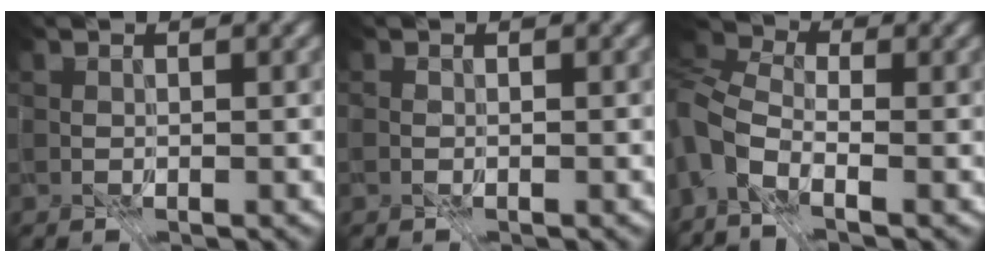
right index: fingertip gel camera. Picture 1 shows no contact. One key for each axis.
{"total": 0.7, "fx": 0.1, "fy": 0.6, "fz": 0.4, "tx": 0.004, "ty": 0.004, "tz": -0.011}
{"total": 5.0, "fx": -4.3, "fy": 0.0, "fz": 2.5, "tx": -0.066, "ty": -0.023, "tz": -0.083}